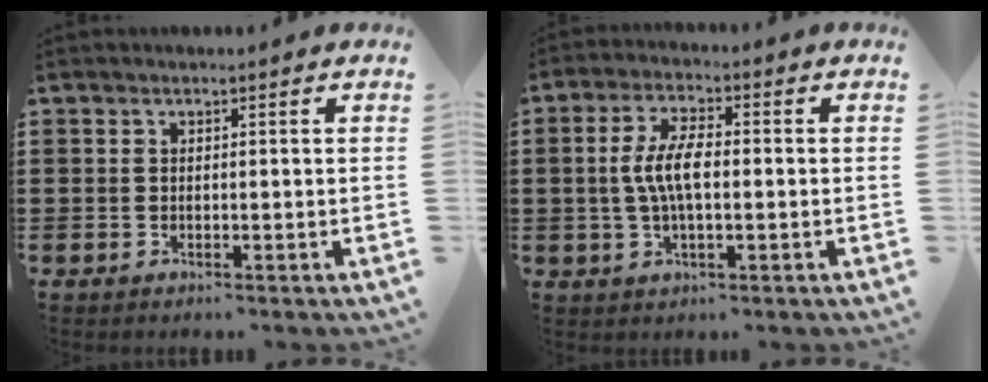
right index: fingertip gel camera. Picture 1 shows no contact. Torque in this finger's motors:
{"motor_torque": [0.54, 0.05, 0.31, 0.21]}